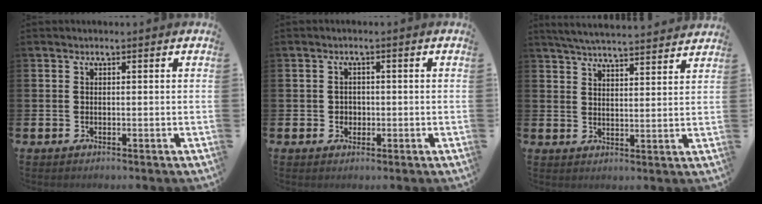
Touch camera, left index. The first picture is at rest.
{"total": 1.6, "force": [0.1, 1.6, 0.3], "torque": [-0.002, 0.007, -0.004]}
{"total": 5.3, "force": [5.3, 0.0, 0.8], "torque": [-0.028, -0.035, 0.093]}